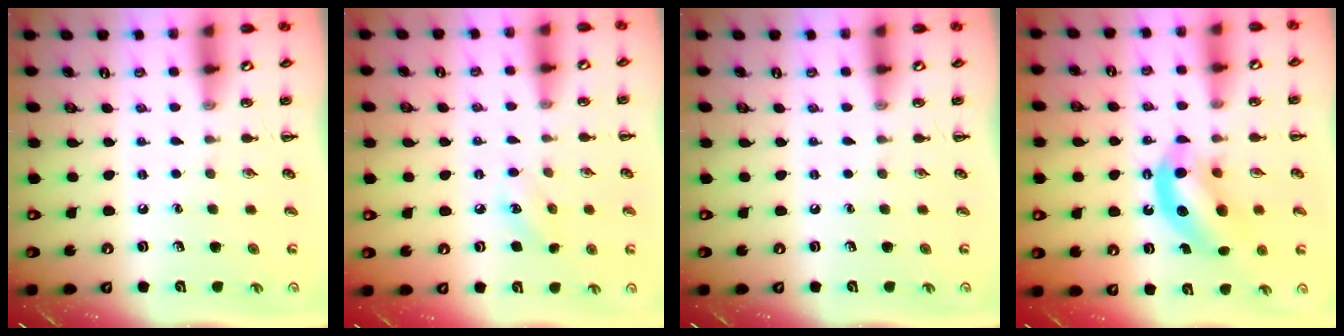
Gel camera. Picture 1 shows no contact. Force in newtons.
{"total": 7.5, "press": 7.3, "slide": 1.9}
{"total": 0.0}
{"total": 11.4, "press": 11.0, "slide": 2.9}